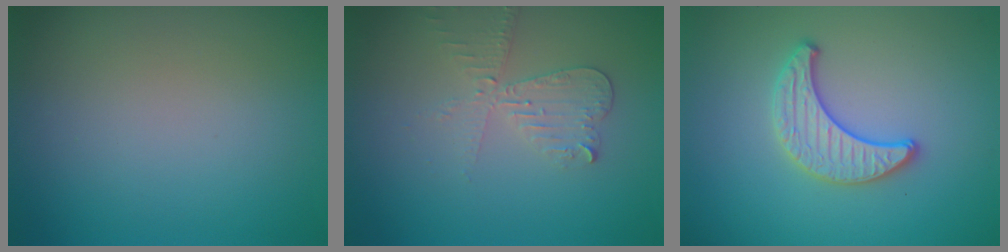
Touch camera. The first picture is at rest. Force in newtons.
{"total": 3.0, "press": 2.8, "slide": 1.1}
{"total": 3.0, "press": 3.0, "slide": 0.5}